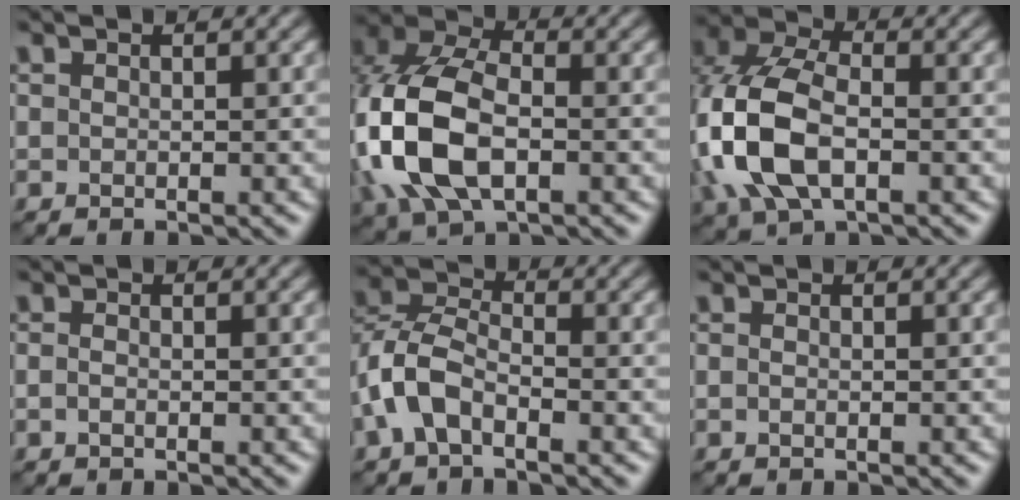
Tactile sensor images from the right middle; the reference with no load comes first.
{"total": 10.2, "force": [-2.2, 6.5, 7.6], "torque": [-0.189, -0.002, -0.053]}
{"total": 9.1, "force": [-2.0, 5.6, 6.8], "torque": [-0.175, -0.003, -0.047]}
{"total": 0.6, "force": [-0.3, 0.2, 0.4], "torque": [-0.012, -0.001, -0.008]}
{"total": 5.0, "force": [-2.1, 2.8, 3.5], "torque": [-0.083, 0.009, -0.053]}
{"total": 0.0}